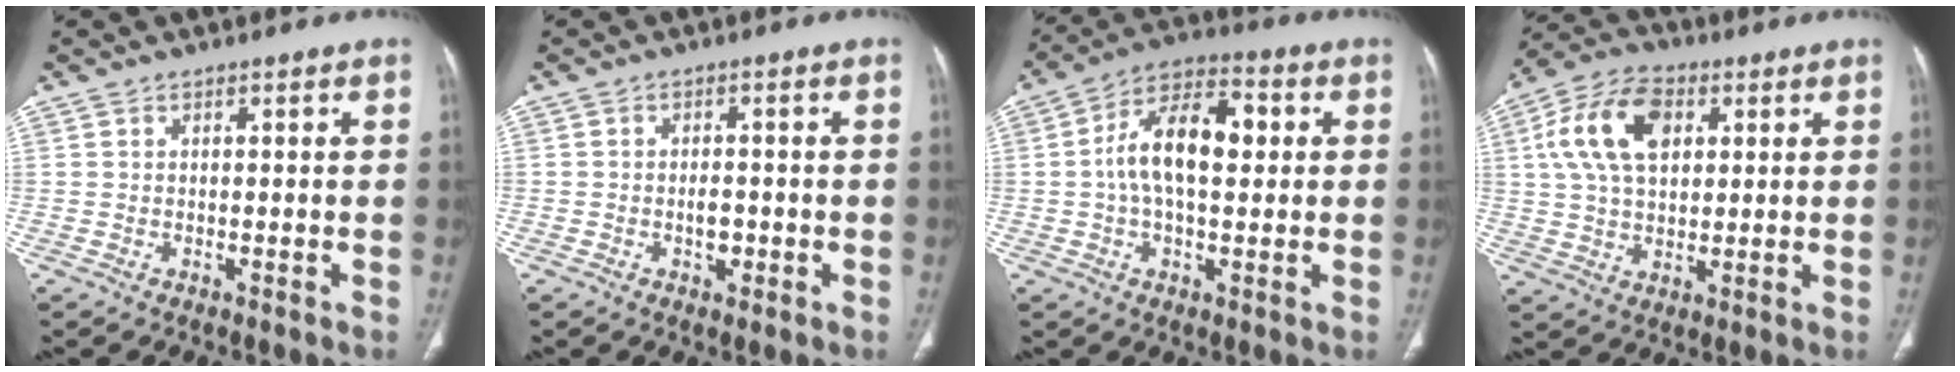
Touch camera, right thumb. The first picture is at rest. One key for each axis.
{"total": 2.7, "fx": -0.8, "fy": 1.8, "fz": 1.9, "tx": -0.019, "ty": 0.006, "tz": -0.009}
{"total": 13.4, "fx": 1.3, "fy": 7.2, "fz": 11.2, "tx": -0.189, "ty": 0.027, "tz": 0.014}
{"total": 14.0, "fx": 4.0, "fy": 8.8, "fz": 10.2, "tx": -0.182, "ty": 0.011, "tz": 0.071}